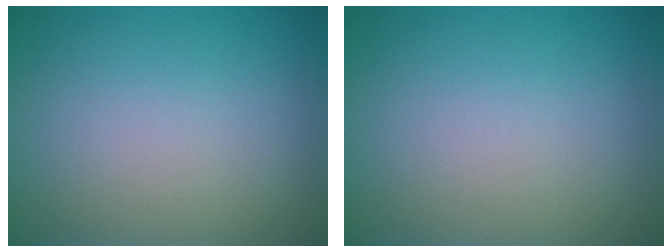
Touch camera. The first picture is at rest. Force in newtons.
{"total": 0.0}